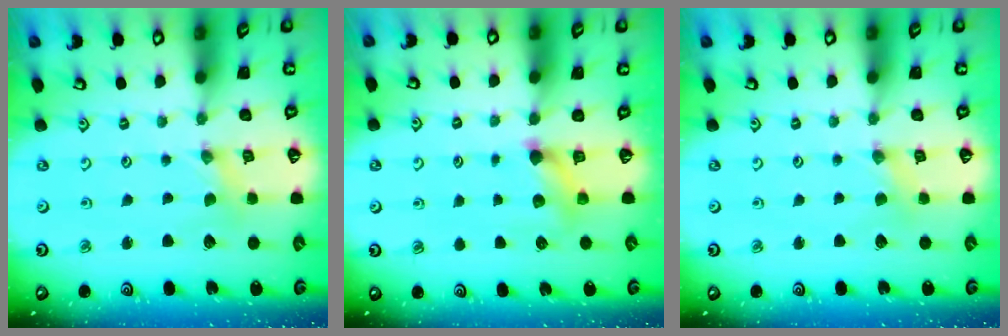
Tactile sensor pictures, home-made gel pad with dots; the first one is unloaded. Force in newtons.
{"total": 5.5, "press": 5.5, "slide": 0.6}
{"total": 2.1, "press": 2.1, "slide": 0.3}